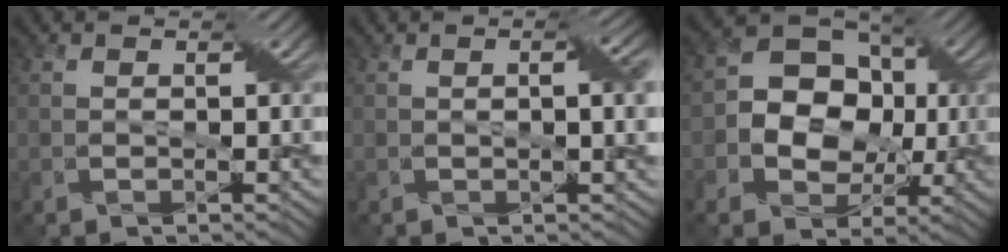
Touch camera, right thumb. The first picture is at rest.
{"total": 3.1, "force": [0.4, 0.5, 3.0], "torque": [-0.048, 0.010, 0.005]}
{"total": 10.7, "force": [-0.5, 8.4, 6.7], "torque": [-0.110, 0.004, -0.028]}